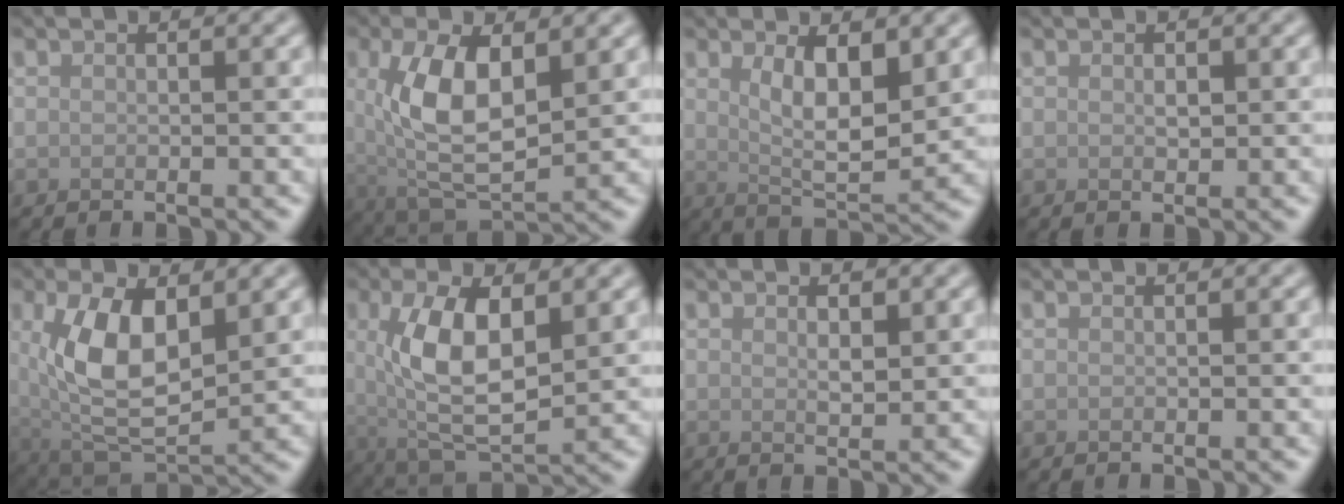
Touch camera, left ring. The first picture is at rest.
{"total": 7.7, "force": [1.2, 3.5, 6.8], "torque": [-0.139, -0.004, 0.024]}
{"total": 5.1, "force": [1.6, 1.9, 4.4], "torque": [-0.079, -0.007, 0.033]}
{"total": 0.8, "force": [0.1, 0.5, 0.6], "torque": [-0.010, -0.001, 0.002]}
{"total": 8.1, "force": [1.4, 3.9, 7.0], "torque": [-0.141, -0.003, 0.028]}
{"total": 7.5, "force": [1.1, 3.3, 6.7], "torque": [-0.136, -0.005, 0.023]}
{"total": 1.6, "force": [0.5, 0.6, 1.3], "torque": [-0.023, -0.005, 0.012]}
{"total": 0.0}